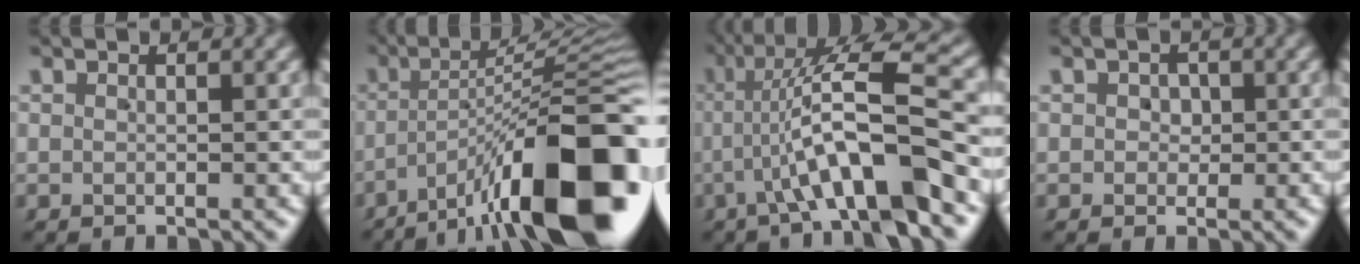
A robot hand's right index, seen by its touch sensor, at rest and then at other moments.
{"total": 14.6, "force": [-6.8, 4.5, 12.1], "torque": [-0.146, 0.011, -0.100]}
{"total": 10.4, "force": [-0.3, 2.8, 10.0], "torque": [-0.157, 0.011, -0.005]}
{"total": 1.5, "force": [-0.1, 1.4, 0.4], "torque": [0.007, -0.001, -0.003]}